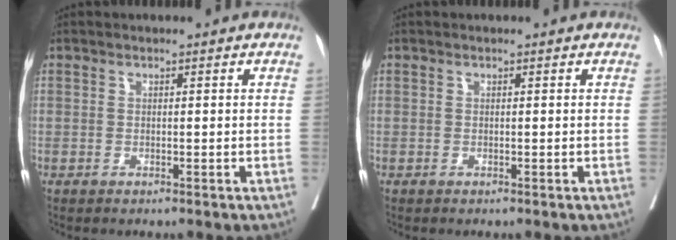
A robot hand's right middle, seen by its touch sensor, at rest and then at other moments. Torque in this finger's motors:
{"motor_torque": [-0.13, -0.48, 0.04, 0.00]}